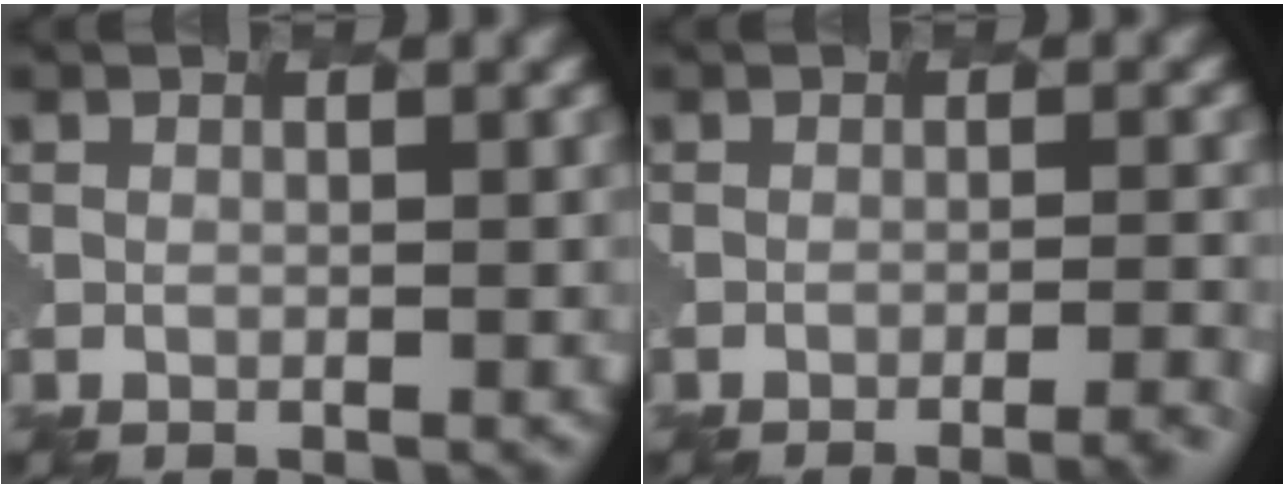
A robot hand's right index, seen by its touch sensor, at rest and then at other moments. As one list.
[{"total": 3.7, "force": [-2.9, 0.6, 2.2], "torque": [-0.028, 0.012, -0.028]}]